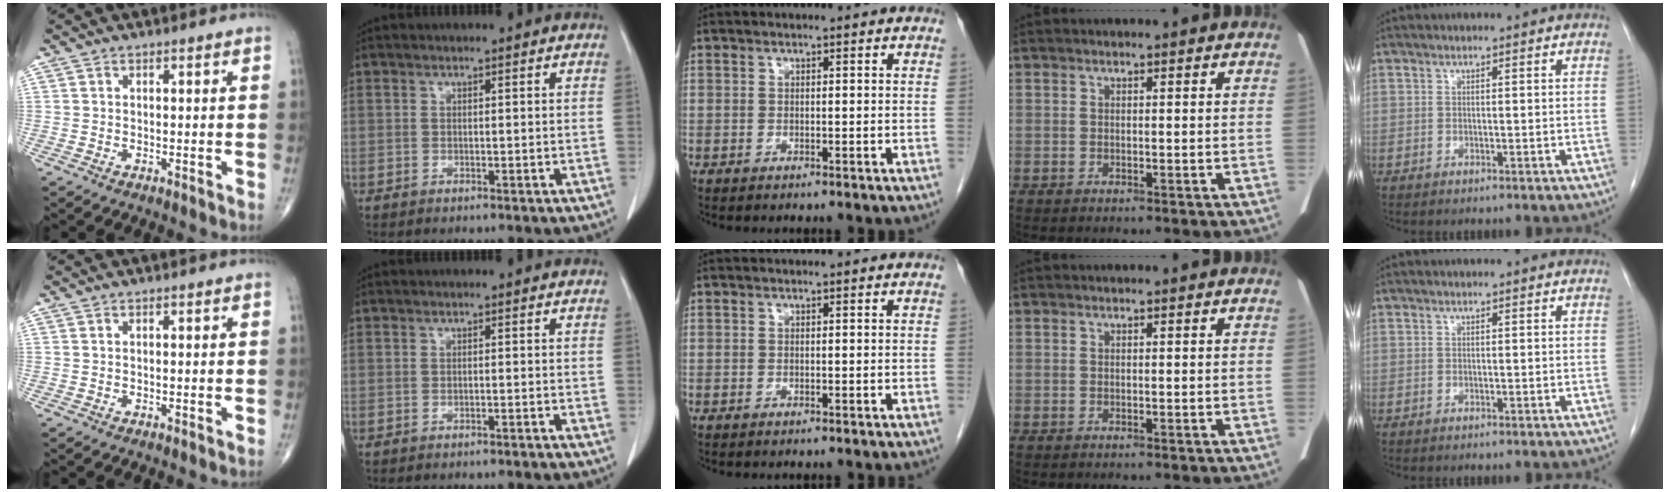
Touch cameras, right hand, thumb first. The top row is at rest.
{}